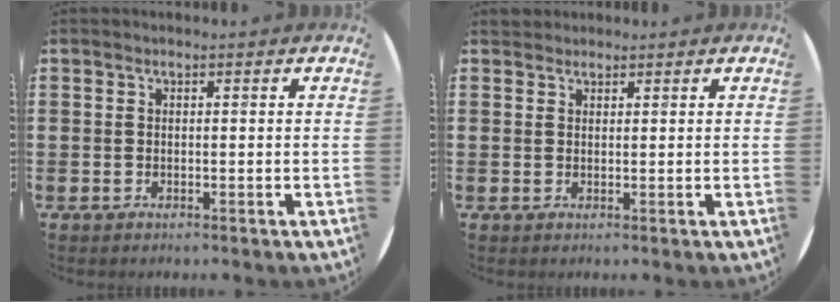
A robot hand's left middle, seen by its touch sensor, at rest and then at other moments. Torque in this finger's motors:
{"motor_torque": [0.28, -0.29, -0.02, 0.00]}